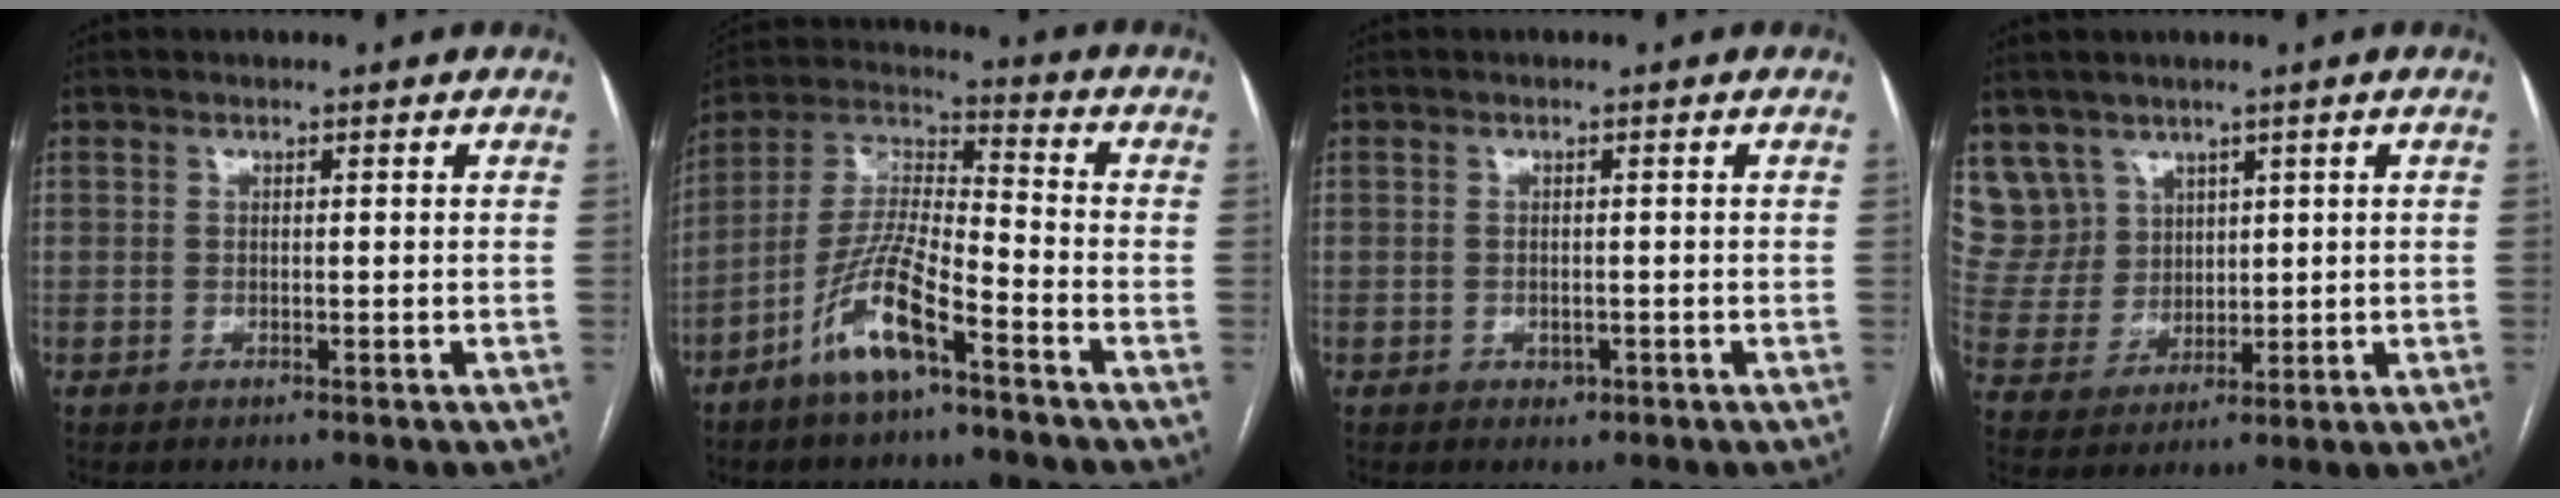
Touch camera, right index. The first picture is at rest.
{"total": 11.6, "force": [-6.6, 2.2, 9.3], "torque": [-0.194, -0.002, -0.131]}
{"total": 1.2, "force": [-0.5, 1.0, 0.5], "torque": [-0.006, 0.003, -0.003]}
{"total": 8.4, "force": [5.4, 6.5, 0.0], "torque": [-0.010, 0.025, 0.124]}